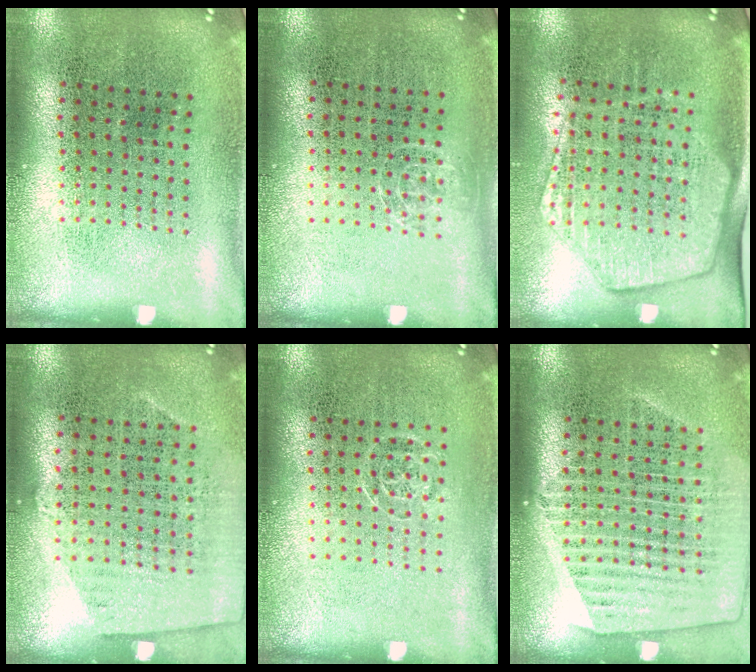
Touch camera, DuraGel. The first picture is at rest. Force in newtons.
{"total": 0.6, "press": 0.5, "slide": 0.4}
{"total": 1.8, "press": 1.5, "slide": 0.9}
{"total": 0.7, "press": 0.4, "slide": 0.5}
{"total": 0.6, "press": 0.5, "slide": 0.3}
{"total": 1.3, "press": 1.2, "slide": 0.5}